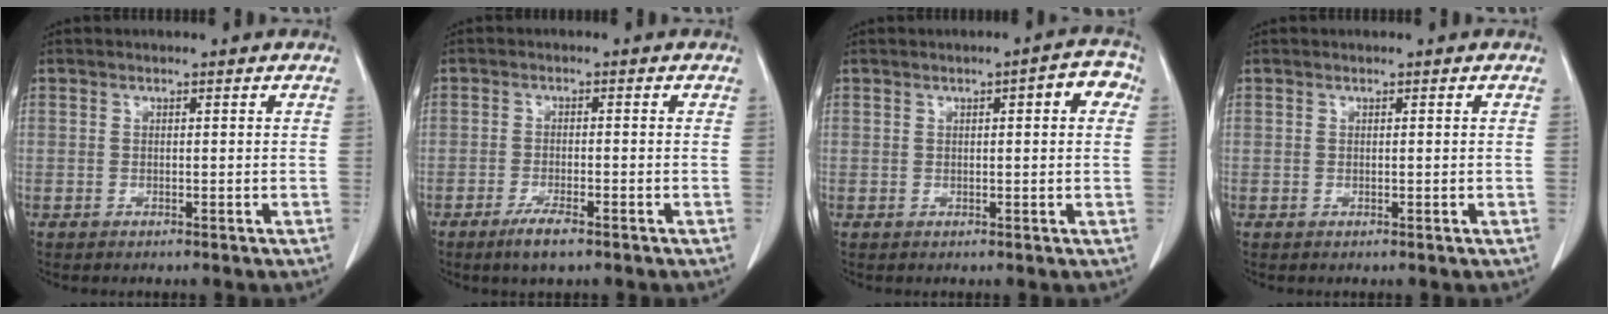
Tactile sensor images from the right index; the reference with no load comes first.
{"total": 3.9, "force": [-2.7, 0.6, 2.8], "torque": [-0.058, -0.006, -0.047]}
{"total": 4.0, "force": [1.1, 1.0, 3.8], "torque": [-0.045, 0.014, 0.008]}
{"total": 0.0}